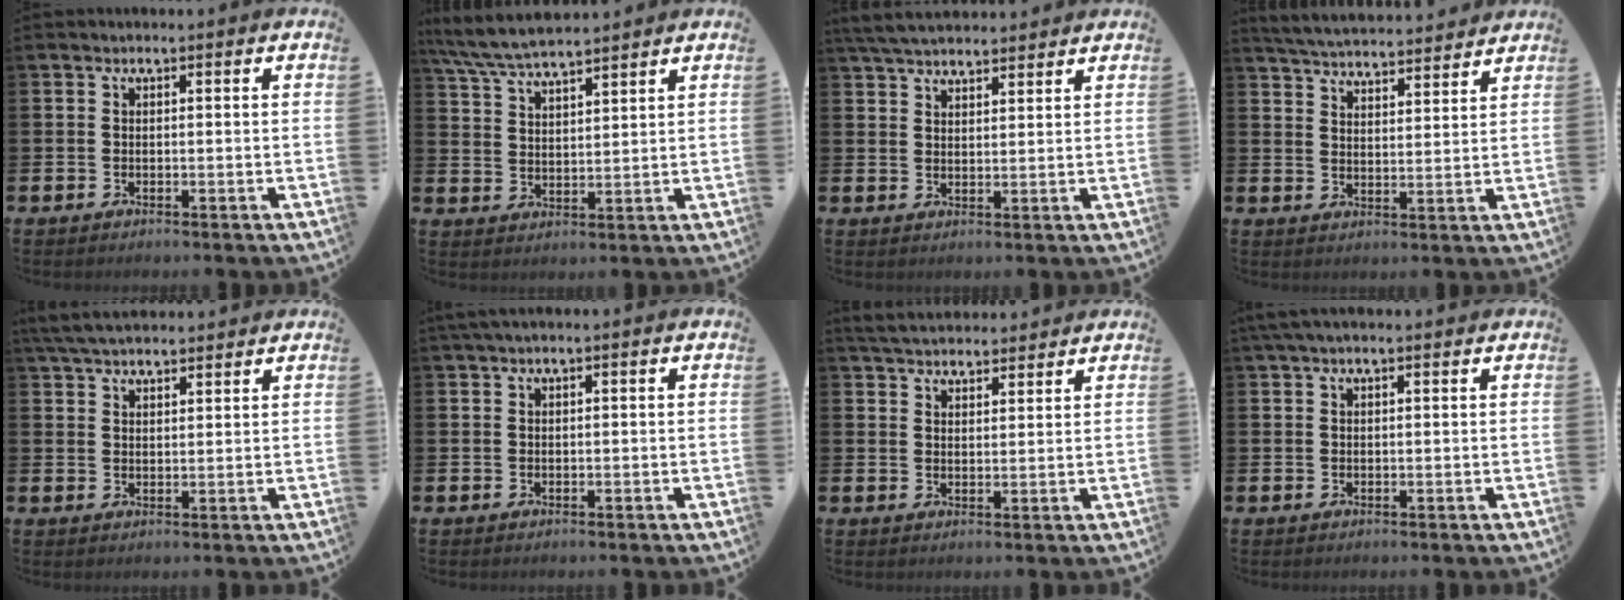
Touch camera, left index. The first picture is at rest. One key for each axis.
{"total": 6.4, "fx": 6.1, "fy": 0.6, "fz": 1.9, "tx": -0.058, "ty": -0.025, "tz": 0.111}
{"total": 4.8, "fx": 4.6, "fy": 1.0, "fz": 1.1, "tx": -0.036, "ty": -0.012, "tz": 0.085}
{"total": 5.2, "fx": 5.2, "fy": 0.4, "fz": 0.3, "tx": -0.022, "ty": -0.037, "tz": 0.090}
{"total": 5.1, "fx": 4.7, "fy": 1.1, "fz": 1.4, "tx": -0.035, "ty": -0.013, "tz": 0.087}
{"total": 0.9, "fx": 0.5, "fy": 0.0, "fz": 0.7, "tx": -0.020, "ty": 0.005, "tz": 0.010}
{"total": 4.6, "fx": 4.4, "fy": 0.9, "fz": 0.5, "tx": -0.017, "ty": -0.021, "tz": 0.080}
{"total": 1.9, "fx": 1.4, "fy": 0.3, "fz": 1.3, "tx": -0.021, "ty": 0.003, "tz": 0.024}